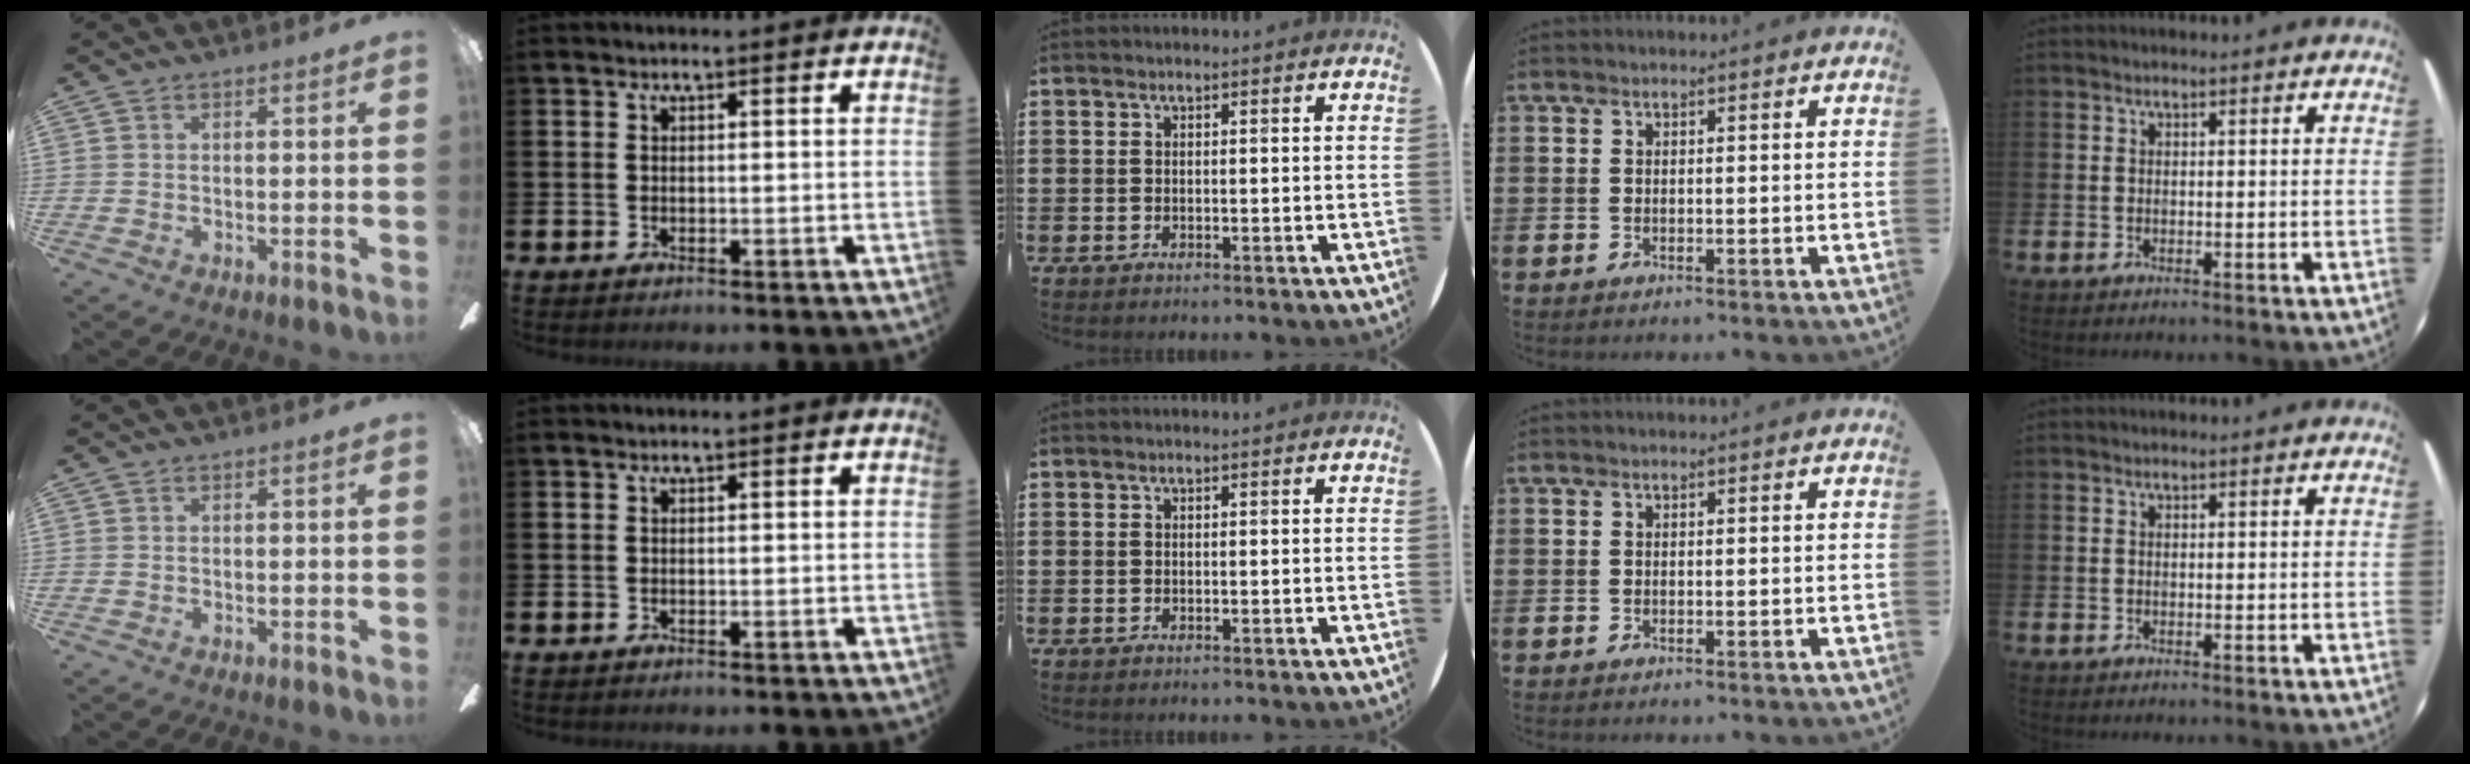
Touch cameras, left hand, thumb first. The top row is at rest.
{}